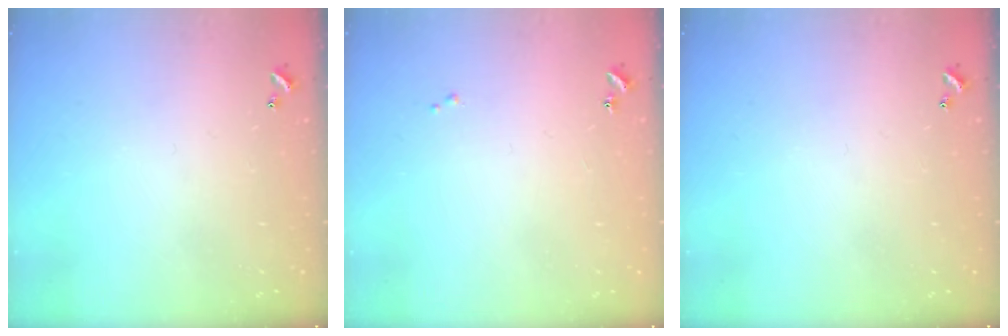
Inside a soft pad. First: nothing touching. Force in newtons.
{"total": 0.0}
{"total": 0.0}